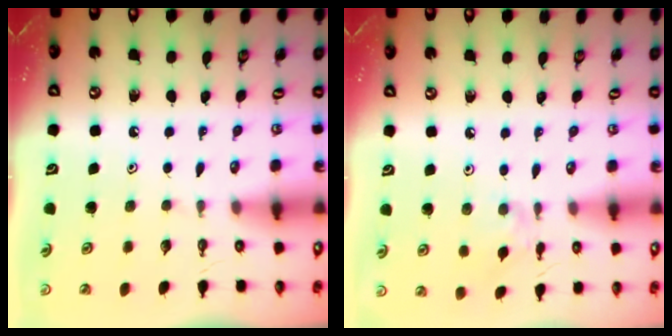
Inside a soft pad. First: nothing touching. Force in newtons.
{"total": 2.0, "press": 2.0, "slide": 0.4}